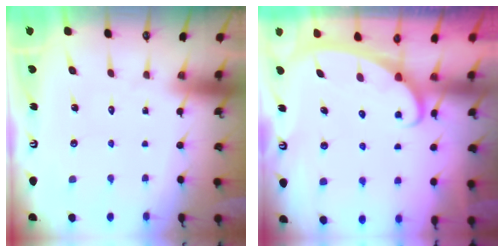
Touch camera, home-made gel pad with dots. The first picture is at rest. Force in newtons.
{"total": 2.5, "press": 2.5, "slide": 0.4}